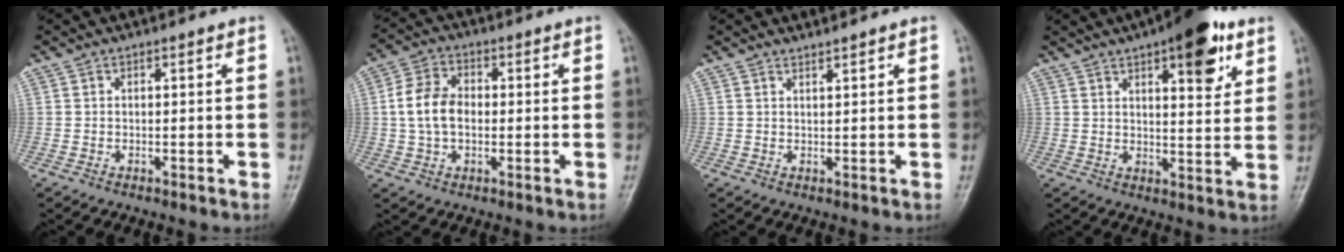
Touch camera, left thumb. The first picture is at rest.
{"total": 8.1, "force": [0.1, 5.6, 5.9], "torque": [-0.111, 0.018, -0.002]}
{"total": 1.1, "force": [1.1, -0.1, 0.3], "torque": [-0.002, -0.012, 0.020]}
{"total": 12.8, "force": [6.8, 4.6, 9.8], "torque": [-0.105, -0.026, 0.090]}